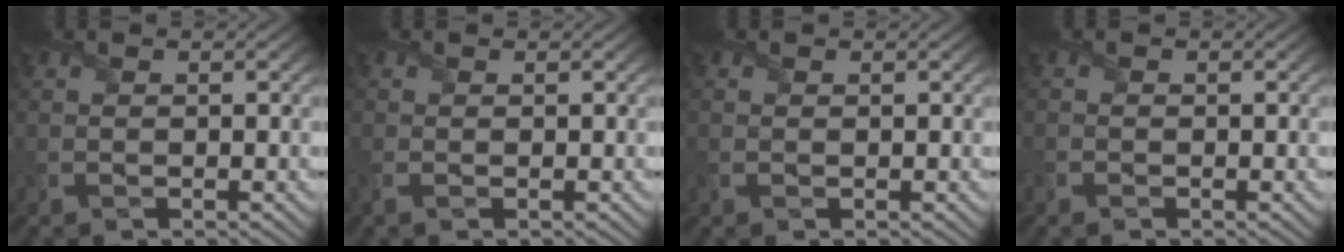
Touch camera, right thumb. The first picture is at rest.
{"total": 1.2, "force": [-0.3, 0.6, 0.9], "torque": [-0.027, -0.003, -0.009]}
{"total": 0.5, "force": [0.1, 0.4, 0.3], "torque": [-0.006, 0.000, 0.004]}
{"total": 0.9, "force": [-0.7, 0.5, 0.0], "torque": [-0.001, -0.003, -0.017]}